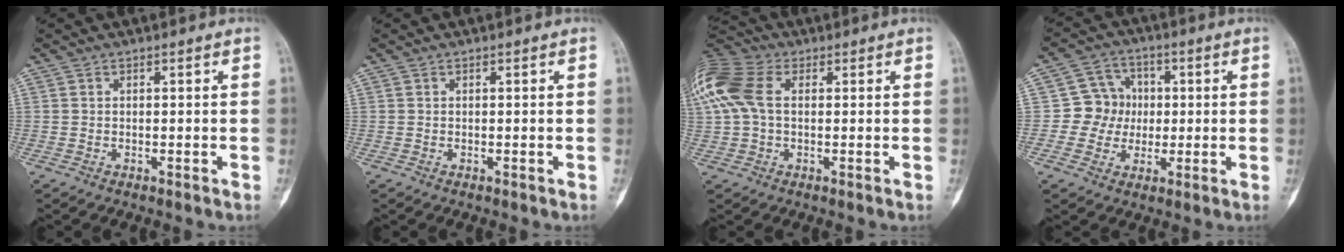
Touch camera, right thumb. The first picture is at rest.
{"total": 0.0}
{"total": 13.8, "force": [2.7, 9.1, 10.1], "torque": [-0.254, 0.030, 0.045]}
{"total": 7.7, "force": [-0.1, 7.4, 2.2], "torque": [0.008, 0.017, -0.009]}